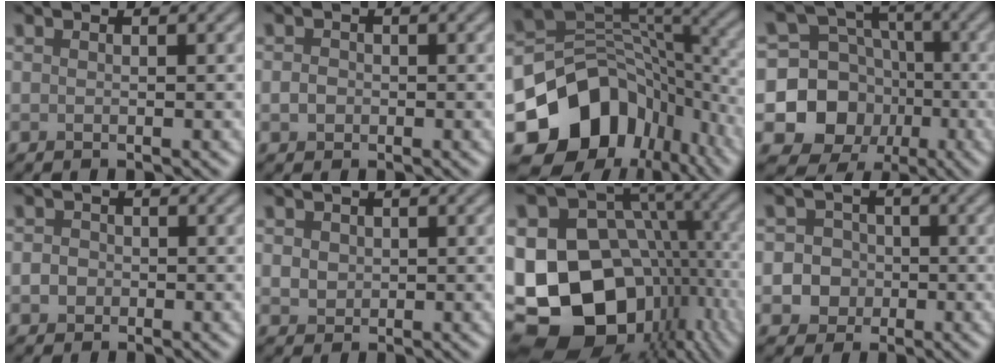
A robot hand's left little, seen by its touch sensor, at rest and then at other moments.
{"total": 1.2, "force": [-0.3, 1.0, 0.5], "torque": [-0.009, -0.001, -0.009]}
{"total": 14.1, "force": [-7.0, 10.3, 6.6], "torque": [-0.131, -0.007, -0.114]}
{"total": 10.1, "force": [-2.4, 9.3, 3.3], "torque": [-0.067, -0.007, -0.069]}
{"total": 1.5, "force": [-0.3, 1.3, 0.5], "torque": [-0.003, -0.001, -0.011]}
{"total": 1.5, "force": [0.4, 1.3, 0.7], "torque": [-0.012, -0.003, 0.010]}
{"total": 20.3, "force": [-3.5, 15.8, 12.2], "torque": [-0.230, -0.025, -0.028]}
{"total": 5.0, "force": [-0.9, 4.7, 1.3], "torque": [0.008, 0.016, -0.040]}